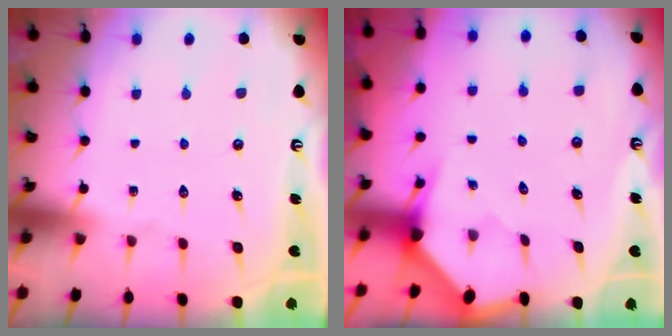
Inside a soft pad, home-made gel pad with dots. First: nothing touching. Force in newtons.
{"total": 2.7, "press": 2.7, "slide": 0.2}